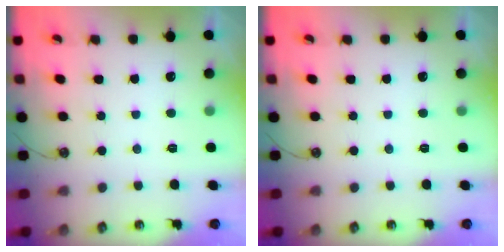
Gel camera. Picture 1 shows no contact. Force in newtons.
{"total": 0.0}